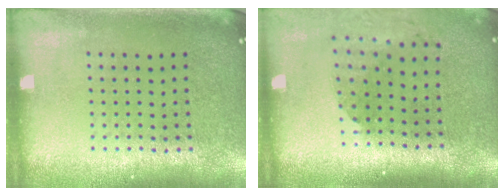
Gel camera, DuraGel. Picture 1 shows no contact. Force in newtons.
{"total": 1.8, "press": 1.4, "slide": 1.1}